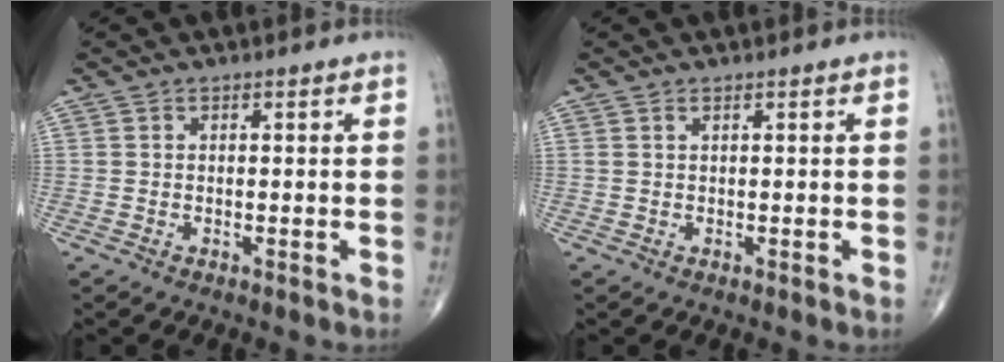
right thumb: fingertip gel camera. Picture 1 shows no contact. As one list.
[{"total": 0.5, "force": [0.3, 0.1, 0.4], "torque": [-0.012, 0.007, 0.010]}]